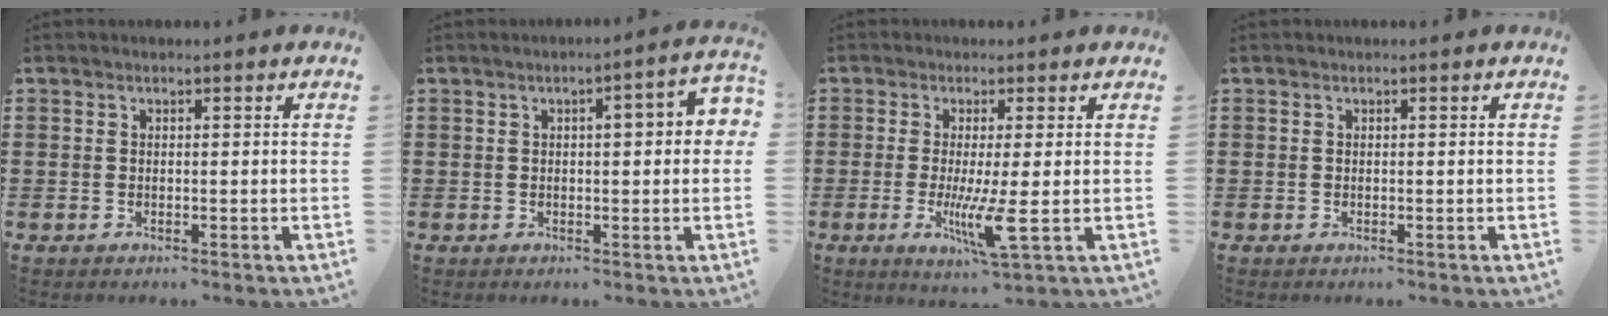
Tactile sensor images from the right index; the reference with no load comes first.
{"total": 3.4, "force": [0.4, 0.7, 3.3], "torque": [-0.052, 0.004, 0.002]}
{"total": 6.3, "force": [-1.2, 0.2, 6.2], "torque": [-0.120, -0.020, -0.023]}
{"total": 0.0}